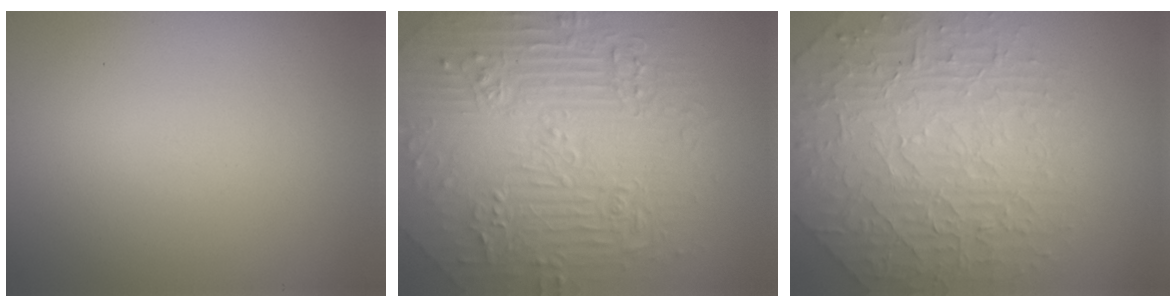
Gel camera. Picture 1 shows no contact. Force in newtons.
{"total": 11.0, "press": 7.4, "slide": 8.2}
{"total": 6.7, "press": 5.5, "slide": 3.7}